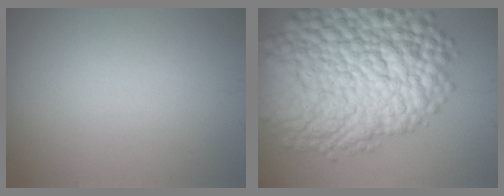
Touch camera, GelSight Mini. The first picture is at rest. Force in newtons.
{"total": 15.8, "press": 15.8, "slide": 0.6}